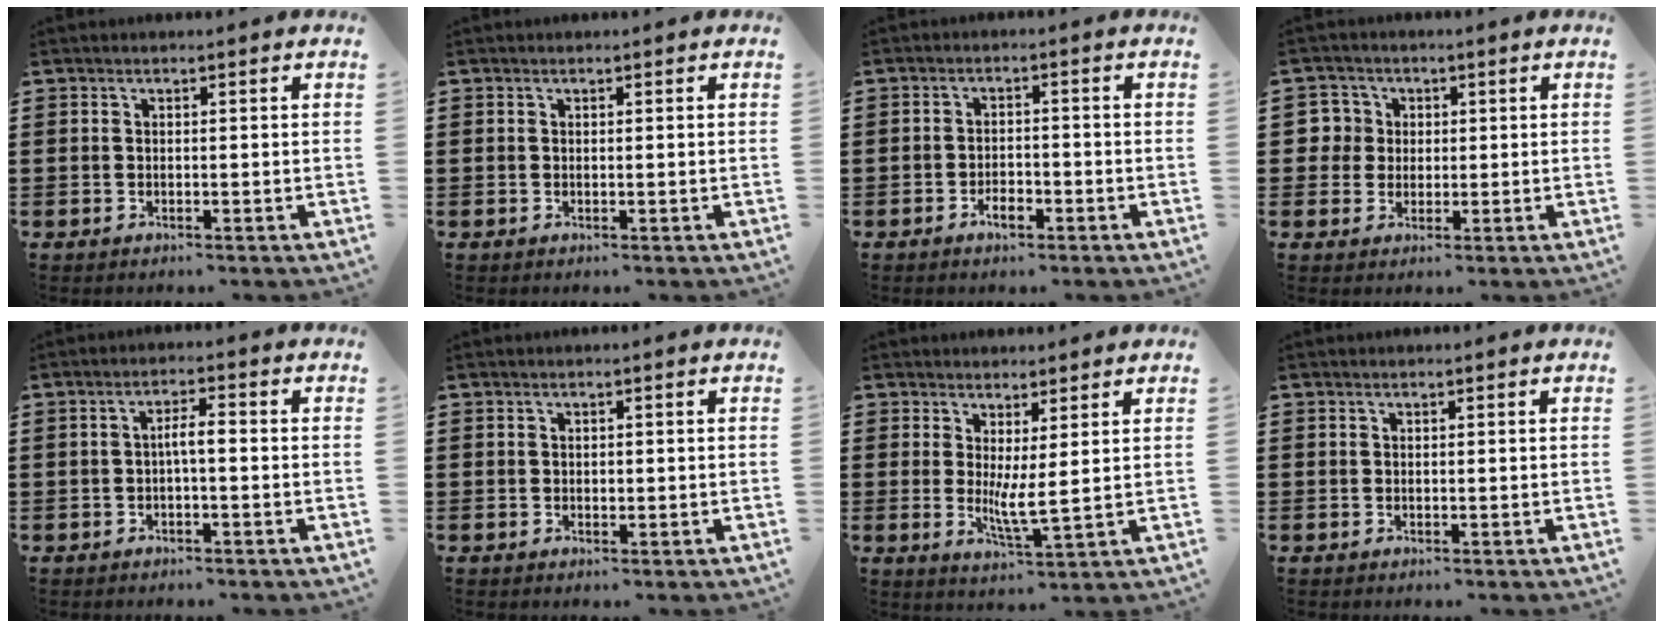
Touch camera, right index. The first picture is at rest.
{"total": 0.0}
{"total": 2.8, "force": [-1.8, 1.2, 1.8], "torque": [-0.034, 0.002, -0.034]}
{"total": 4.4, "force": [0.9, 4.3, 0.7], "torque": [-0.027, 0.012, 0.013]}
{"total": 2.6, "force": [-0.4, 0.5, 2.5], "torque": [-0.048, 0.003, -0.010]}
{"total": 0.6, "force": [0.0, 0.4, 0.4], "torque": [-0.008, 0.001, 0.001]}
{"total": 4.1, "force": [1.1, 0.5, 4.0], "torque": [-0.077, -0.010, 0.023]}
{"total": 0.0}